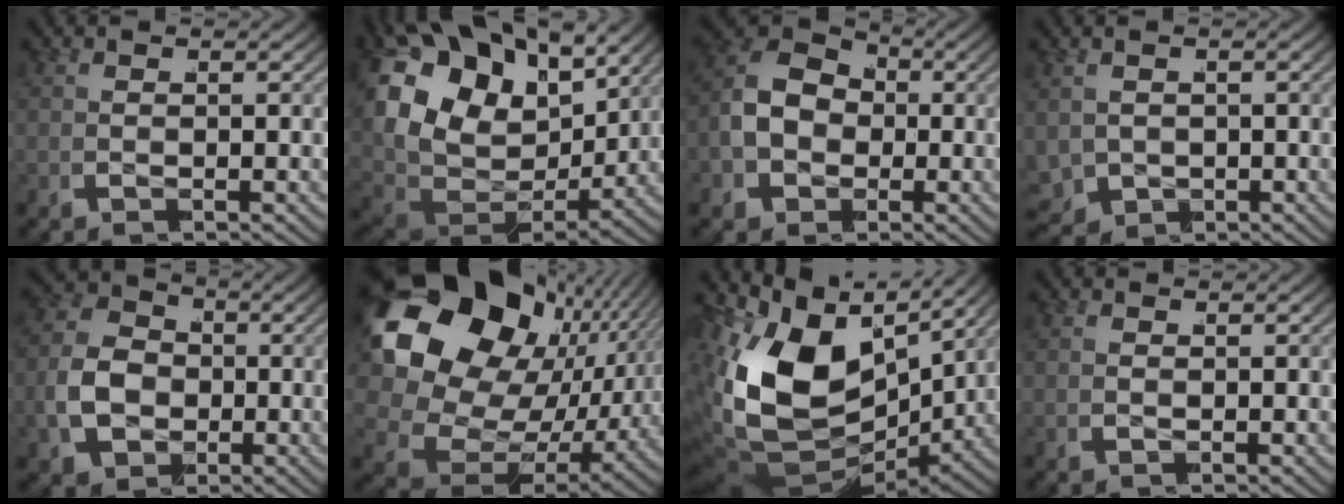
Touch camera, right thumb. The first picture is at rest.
{"total": 17.6, "force": [0.9, 14.1, 10.4], "torque": [-0.262, -0.036, 0.010]}
{"total": 11.4, "force": [0.8, 9.3, 6.6], "torque": [-0.160, 0.001, 0.004]}
{"total": 3.7, "force": [-0.9, 3.3, 1.4], "torque": [-0.052, -0.021, 0.004]}
{"total": 10.0, "force": [-0.3, 8.1, 5.9], "torque": [-0.128, -0.010, -0.006]}
{"total": 19.2, "force": [0.9, 13.8, 13.2], "torque": [-0.285, -0.030, 0.024]}
{"total": 15.3, "force": [-1.1, 9.7, 11.8], "torque": [-0.258, -0.043, 0.004]}
{"total": 0.0}